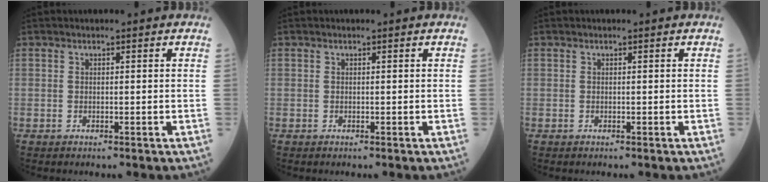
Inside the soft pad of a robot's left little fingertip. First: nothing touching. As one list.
[{"total": 0.0}, {"total": 0.0}]